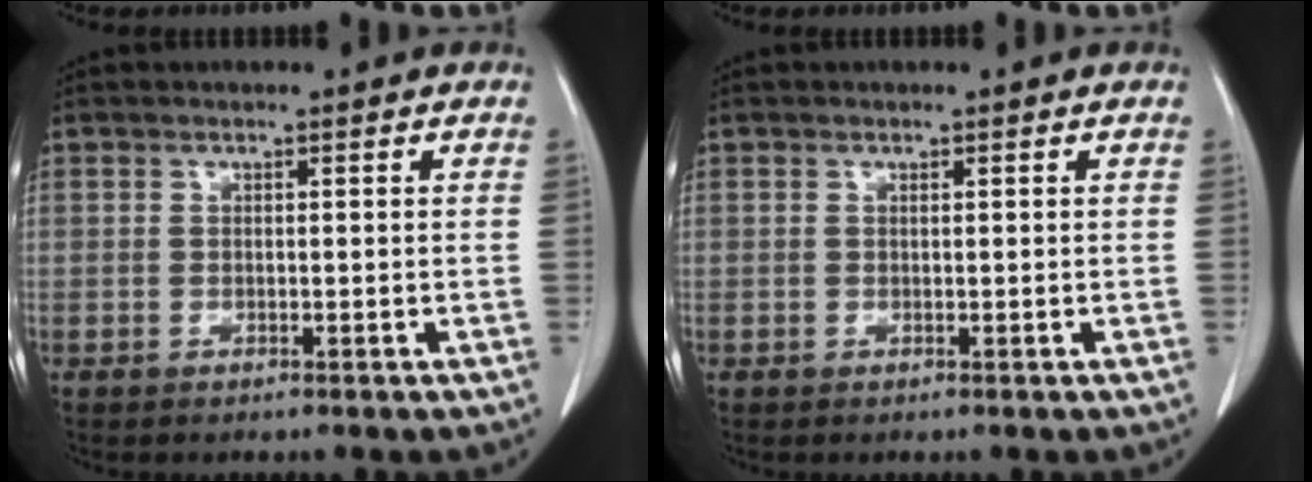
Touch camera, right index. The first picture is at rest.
{"total": 0.0}